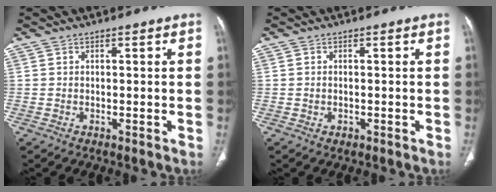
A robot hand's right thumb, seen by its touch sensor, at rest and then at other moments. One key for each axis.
{"total": 0.9, "fx": -0.2, "fy": 0.7, "fz": 0.5, "tx": -0.012, "ty": 0.002, "tz": 0.001}